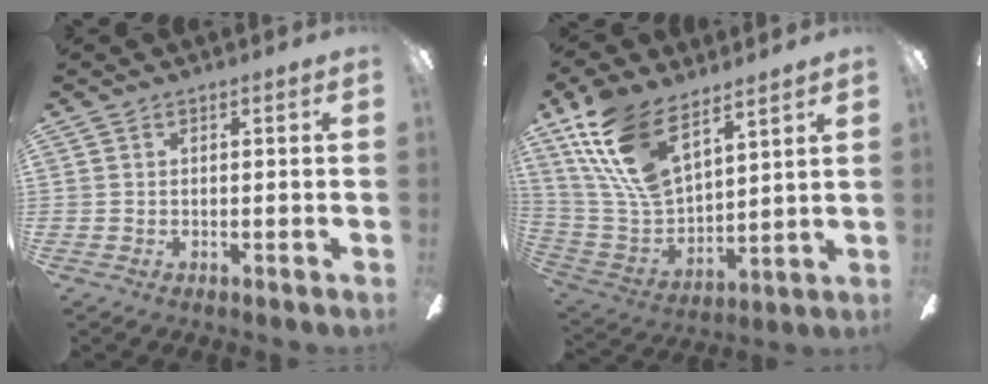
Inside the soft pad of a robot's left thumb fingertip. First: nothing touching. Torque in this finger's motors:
{"motor_torque": [2.19, 1.98, 1.86, -0.91, 0.60]}